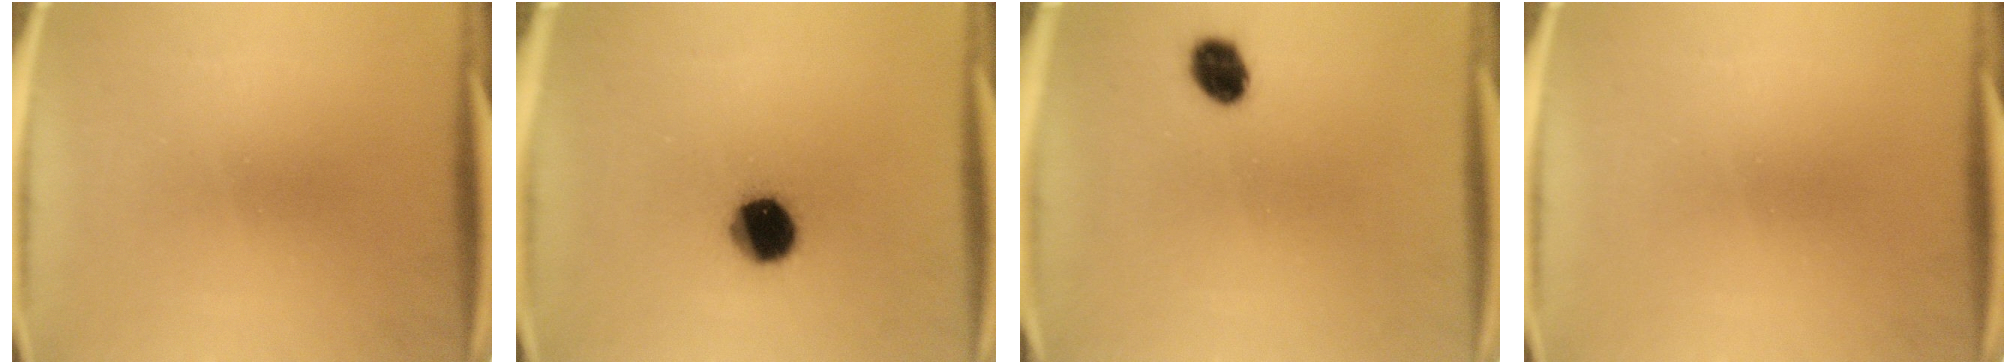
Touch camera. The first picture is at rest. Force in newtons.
{"total": 11.6}
{"total": 5.6}
{"total": 0.0}